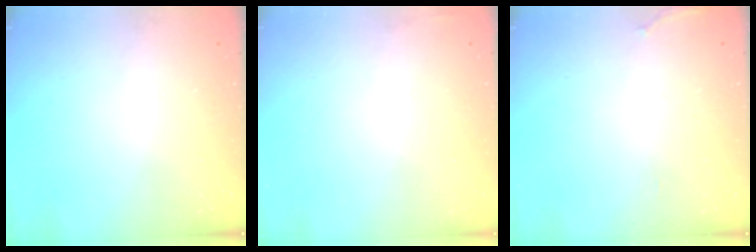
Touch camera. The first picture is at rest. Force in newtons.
{"total": 2.9, "press": 2.4, "slide": 1.6}
{"total": 7.9, "press": 5.9, "slide": 5.3}